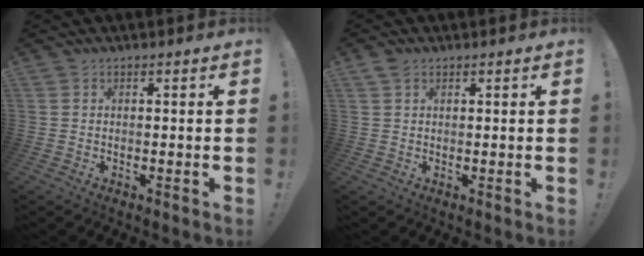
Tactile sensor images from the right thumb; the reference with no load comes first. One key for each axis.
{"total": 2.2, "fx": 1.4, "fy": 1.5, "fz": 0.9, "tx": -0.018, "ty": 0.001, "tz": 0.027}